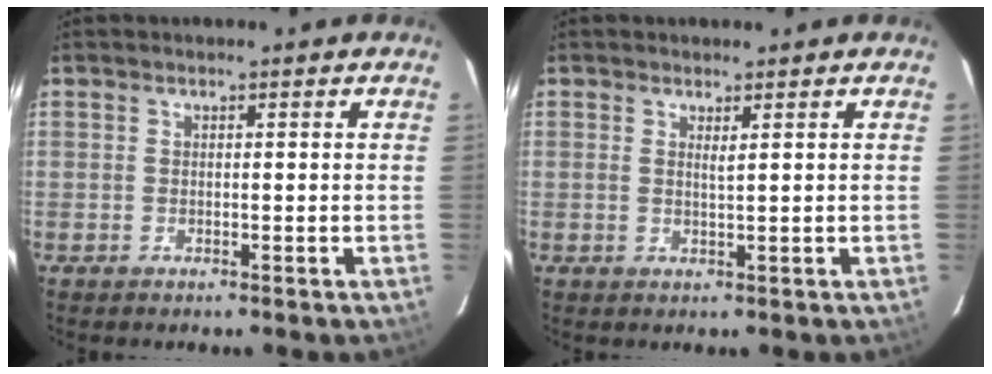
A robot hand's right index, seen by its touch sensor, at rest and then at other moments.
{"total": 1.2, "force": [0.6, -0.1, 1.0], "torque": [-0.019, -0.001, 0.010]}